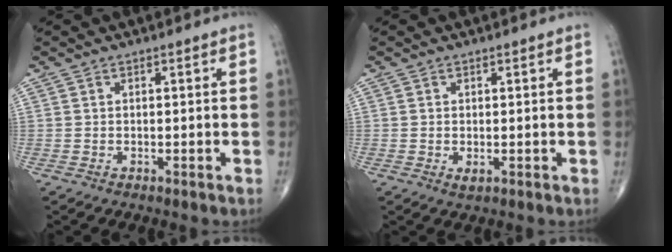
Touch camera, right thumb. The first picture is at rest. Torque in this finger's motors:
{"motor_torque": [-0.22, 0.03, -0.16, -0.15, -0.04]}